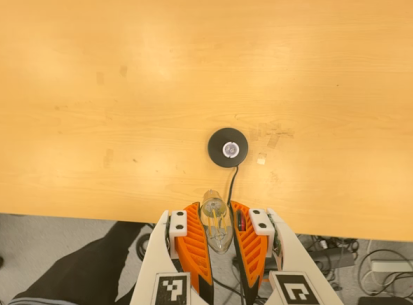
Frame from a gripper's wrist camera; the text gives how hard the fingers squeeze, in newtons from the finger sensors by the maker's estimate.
{"total": 22.9, "left": 26.8, "right": 19.0}